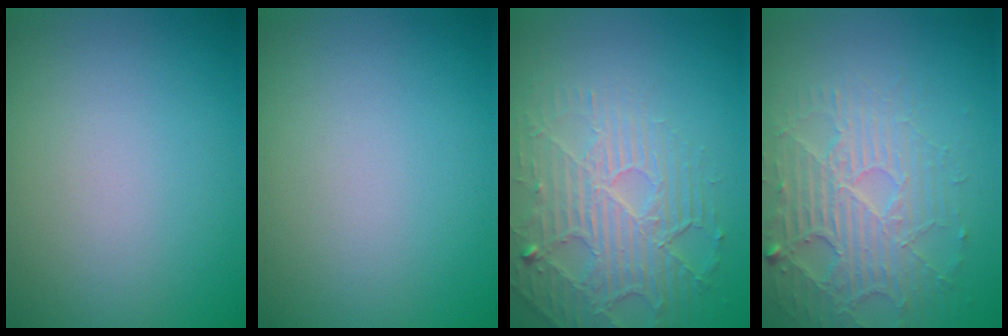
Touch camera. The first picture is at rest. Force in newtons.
{"total": 0.0}
{"total": 4.2, "press": 3.9, "slide": 1.6}
{"total": 4.3, "press": 3.8, "slide": 2.0}